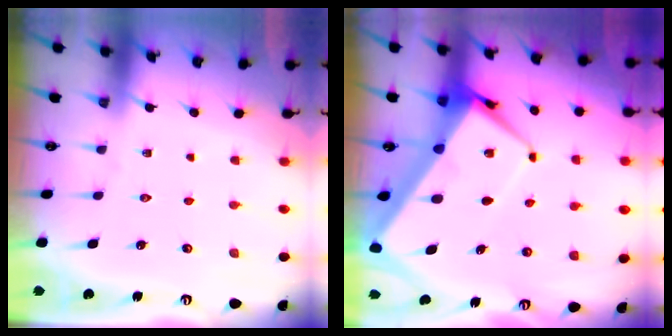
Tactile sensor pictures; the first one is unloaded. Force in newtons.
{"total": 11.3, "press": 11.2, "slide": 1.0}